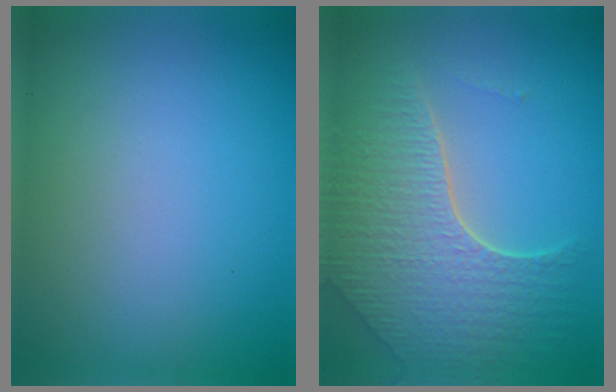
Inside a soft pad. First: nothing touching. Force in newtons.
{"total": 6.8, "press": 4.9, "slide": 4.7}